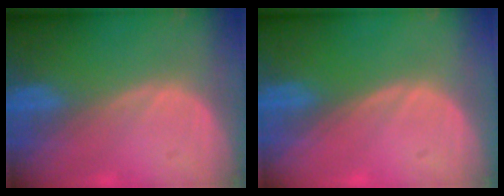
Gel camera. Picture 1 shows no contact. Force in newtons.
{"total": 0.0}